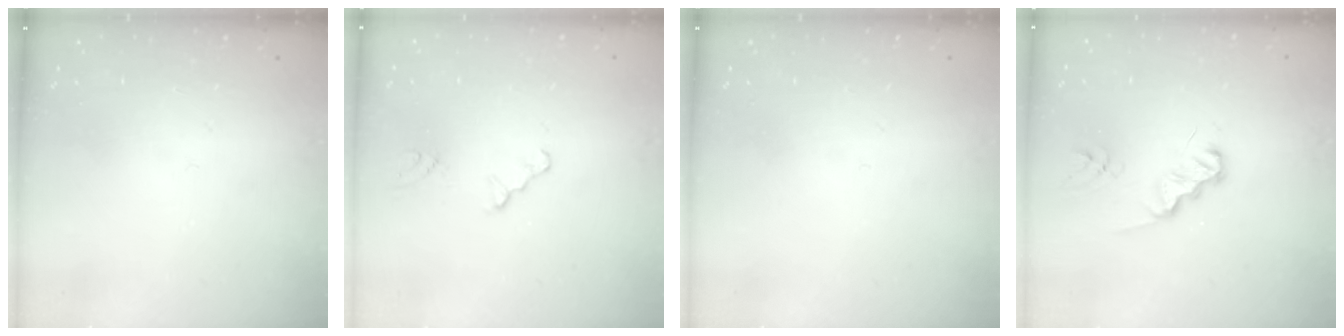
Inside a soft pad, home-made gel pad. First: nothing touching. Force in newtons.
{"total": 2.1, "press": 2.0, "slide": 0.4}
{"total": 0.0}
{"total": 2.4, "press": 2.4, "slide": 0.3}